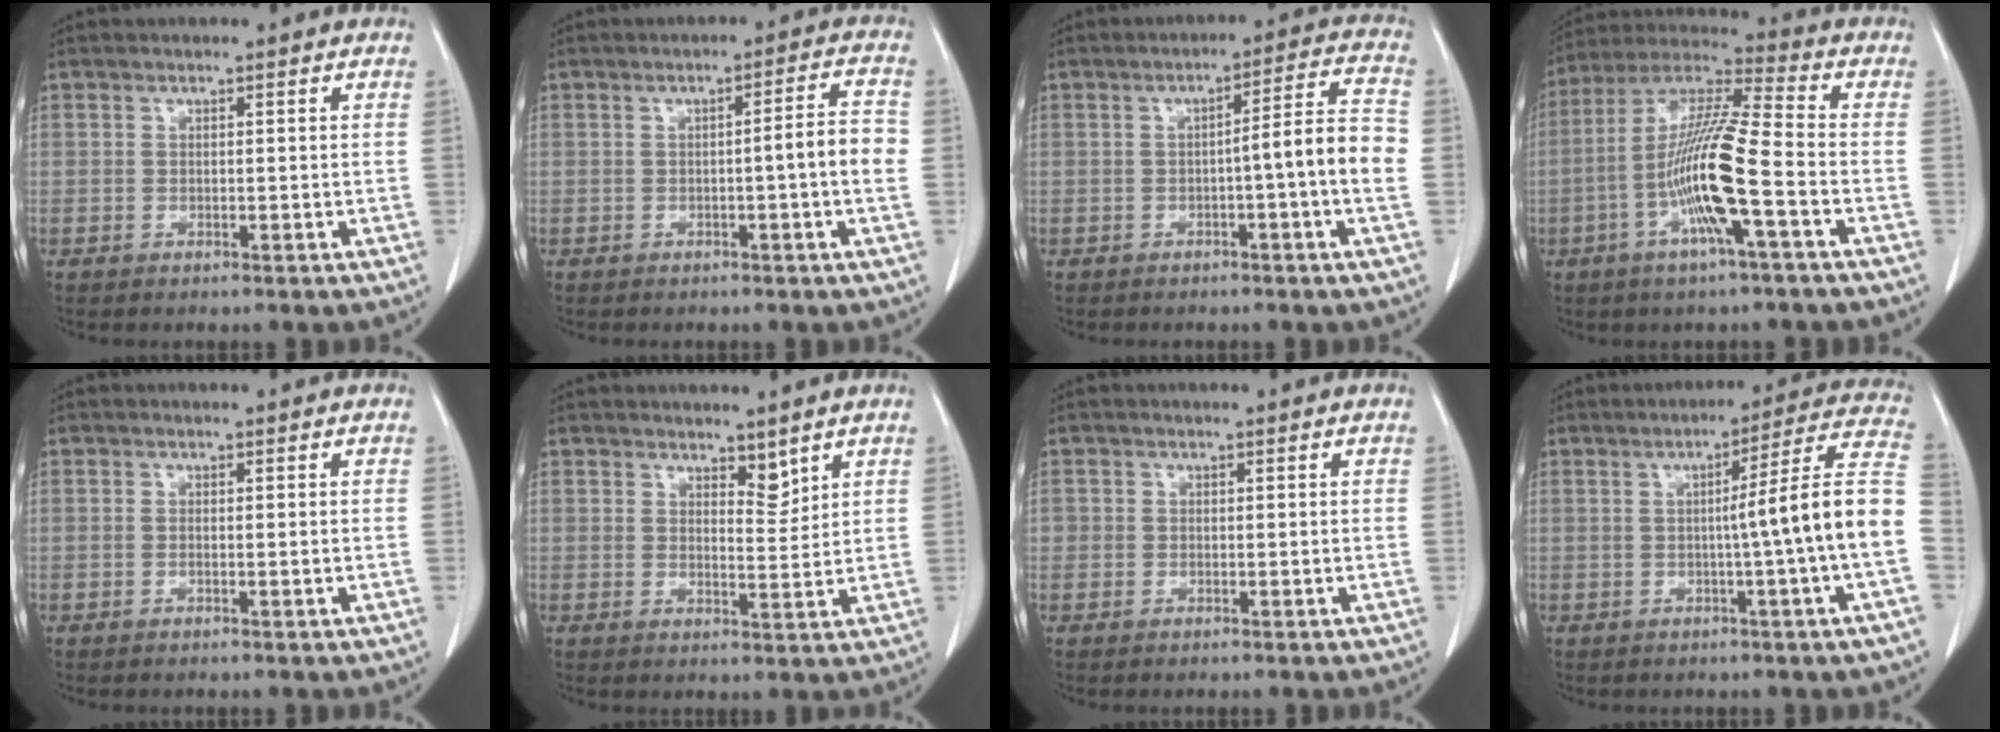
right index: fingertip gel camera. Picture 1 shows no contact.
{"total": 5.2, "force": [-0.8, -0.2, 5.1], "torque": [-0.067, 0.008, -0.013]}
{"total": 7.8, "force": [-1.6, -0.6, 7.6], "torque": [-0.103, 0.017, -0.023]}
{"total": 14.3, "force": [-4.2, 0.4, 13.7], "torque": [-0.273, 0.001, -0.086]}
{"total": 0.6, "force": [-0.2, 0.0, 0.6], "torque": [-0.011, -0.001, 0.000]}
{"total": 3.0, "force": [2.4, 1.1, 1.5], "torque": [-0.023, -0.010, 0.043]}
{"total": 0.7, "force": [-0.1, 0.7, 0.1], "torque": [0.007, 0.005, -0.004]}
{"total": 12.7, "force": [-1.9, -2.4, 12.3], "torque": [-0.157, 0.014, -0.030]}